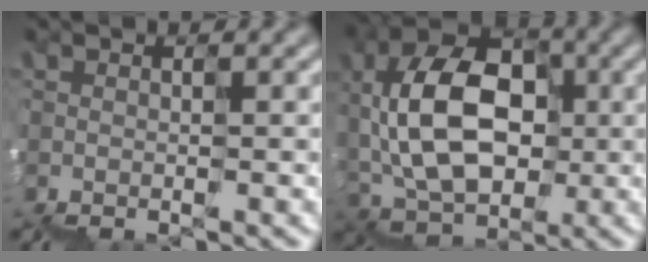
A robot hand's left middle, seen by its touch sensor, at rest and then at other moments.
{"total": 7.8, "force": [1.1, 5.4, 5.5], "torque": [-0.118, 0.037, 0.017]}